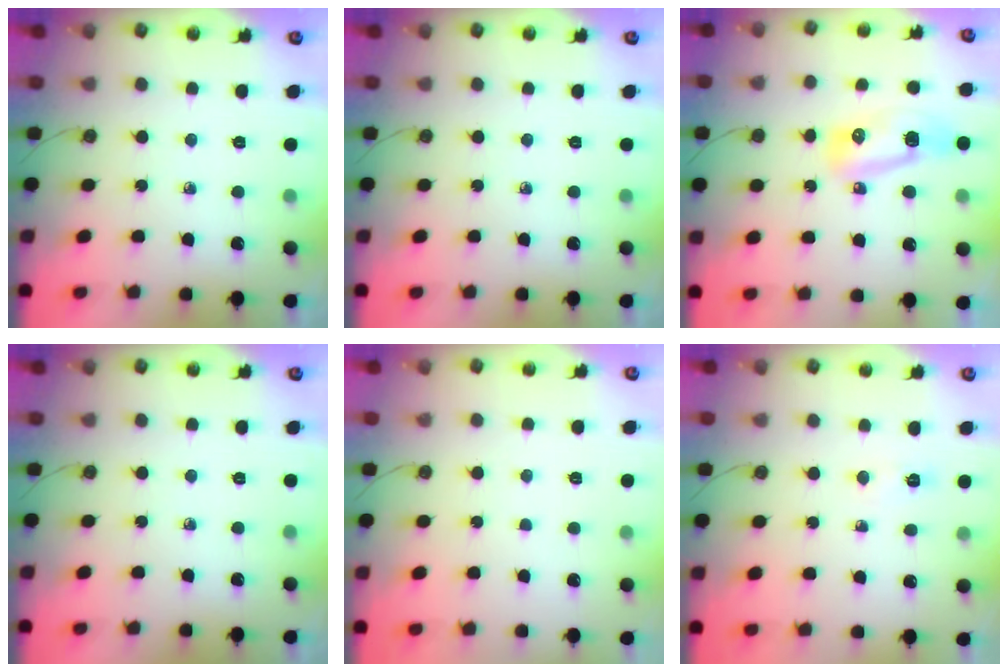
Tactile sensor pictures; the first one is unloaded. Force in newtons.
{"total": 0.0}
{"total": 9.4, "press": 9.3, "slide": 1.2}
{"total": 0.0}
{"total": 1.1, "press": 1.1, "slide": 0.1}
{"total": 4.0, "press": 4.0, "slide": 0.5}